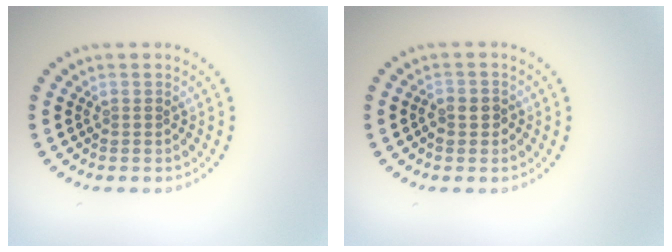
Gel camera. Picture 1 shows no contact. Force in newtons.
{"total": 1.8, "press": 1.8, "slide": 0.5}